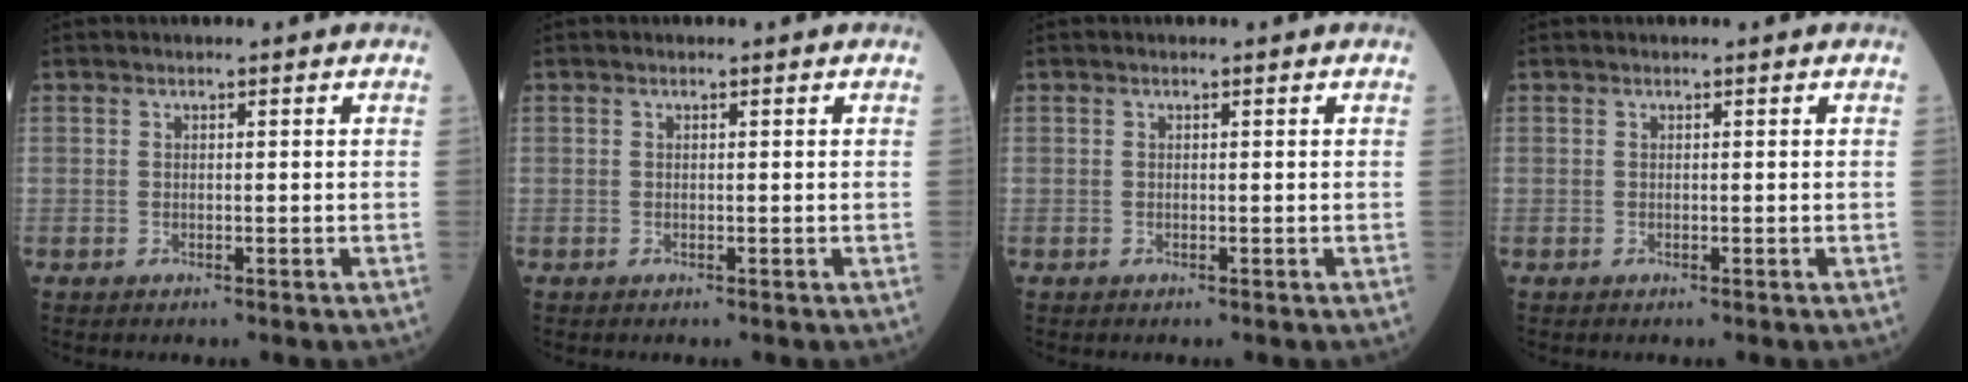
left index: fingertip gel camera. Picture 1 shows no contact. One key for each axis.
{"total": 0.0}
{"total": 0.0}
{"total": 0.0}